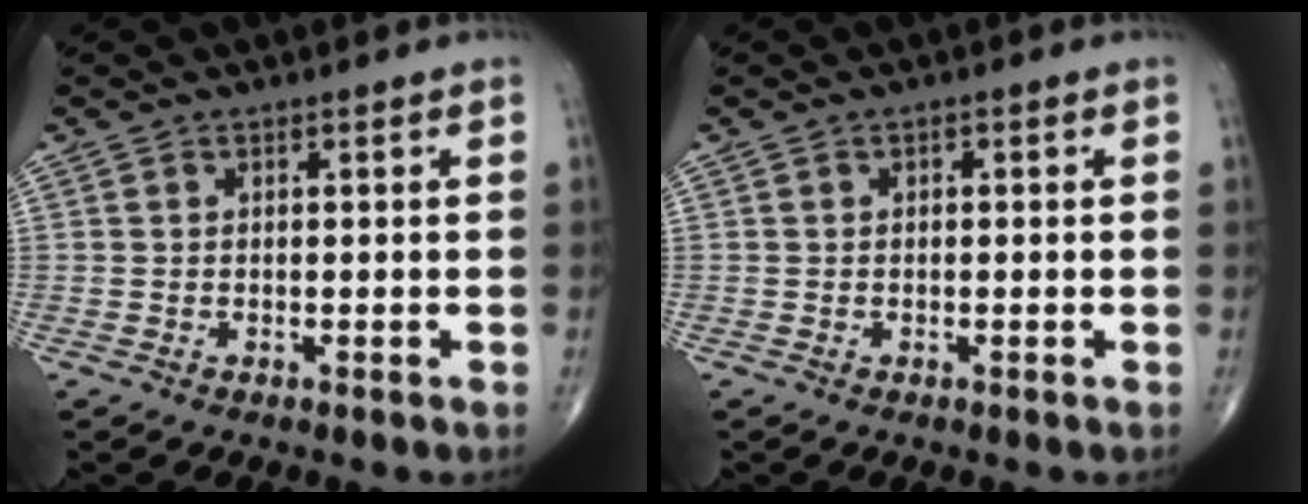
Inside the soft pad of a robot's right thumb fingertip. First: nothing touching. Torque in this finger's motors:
{"motor_torque": [-0.52, -0.03, -0.15, -0.11, -0.01]}